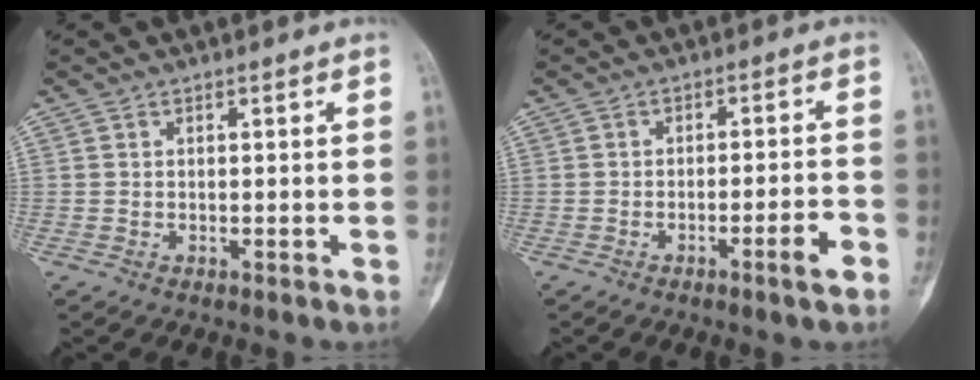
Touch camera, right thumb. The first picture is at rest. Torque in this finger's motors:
{"motor_torque": [-0.38, -0.02, -0.19, 0.13, -0.03]}